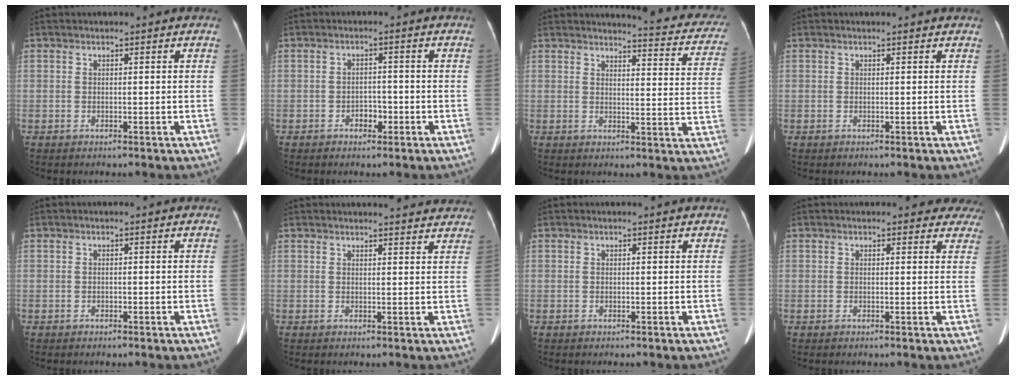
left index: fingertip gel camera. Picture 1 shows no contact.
{"total": 2.3, "force": [-1.3, 1.5, 1.3], "torque": [-0.016, 0.006, -0.018]}
{"total": 14.5, "force": [13.8, 2.1, 4.0], "torque": [-0.021, -0.068, 0.125]}
{"total": 0.9, "force": [0.9, 0.0, 0.2], "torque": [-0.009, 0.004, 0.007]}
{"total": 0.0}
{"total": 10.0, "force": [9.5, 1.7, 2.6], "torque": [-0.014, 0.002, 0.091]}
{"total": 0.6, "force": [0.6, 0.0, 0.1], "torque": [-0.003, 0.001, 0.005]}
{"total": 6.7, "force": [6.1, 2.6, 1.1], "torque": [0.023, -0.008, 0.038]}